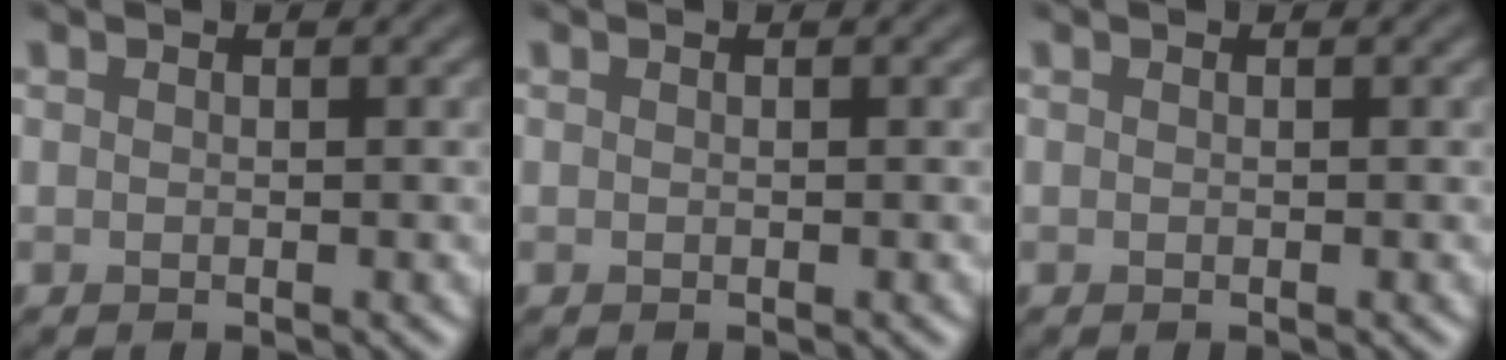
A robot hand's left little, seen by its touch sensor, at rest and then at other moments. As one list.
[{"total": 0.0}, {"total": 0.0}]